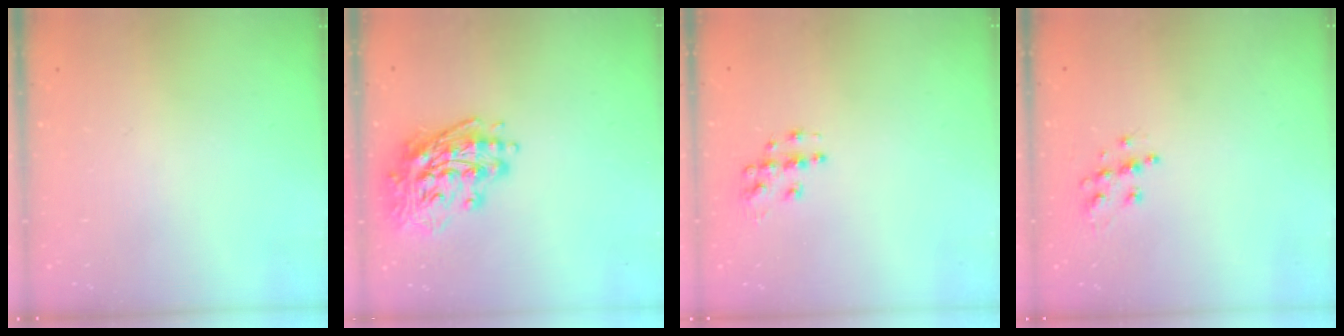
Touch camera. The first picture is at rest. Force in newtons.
{"total": 16.2, "press": 16.0, "slide": 2.6}
{"total": 5.9, "press": 5.9, "slide": 0.4}
{"total": 7.7, "press": 7.7, "slide": 0.3}